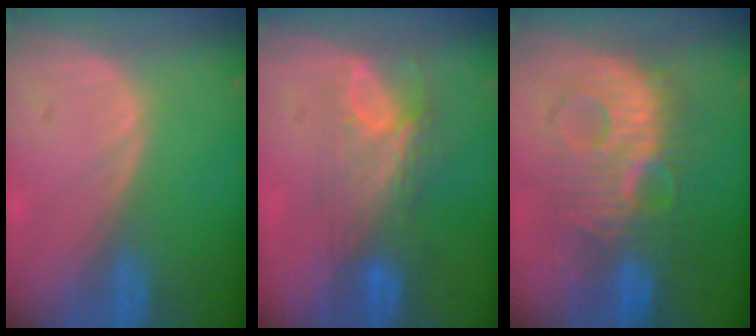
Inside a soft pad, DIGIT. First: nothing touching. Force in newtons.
{"total": 7.8, "press": 6.9, "slide": 3.8}
{"total": 9.6, "press": 9.6, "slide": 0.1}